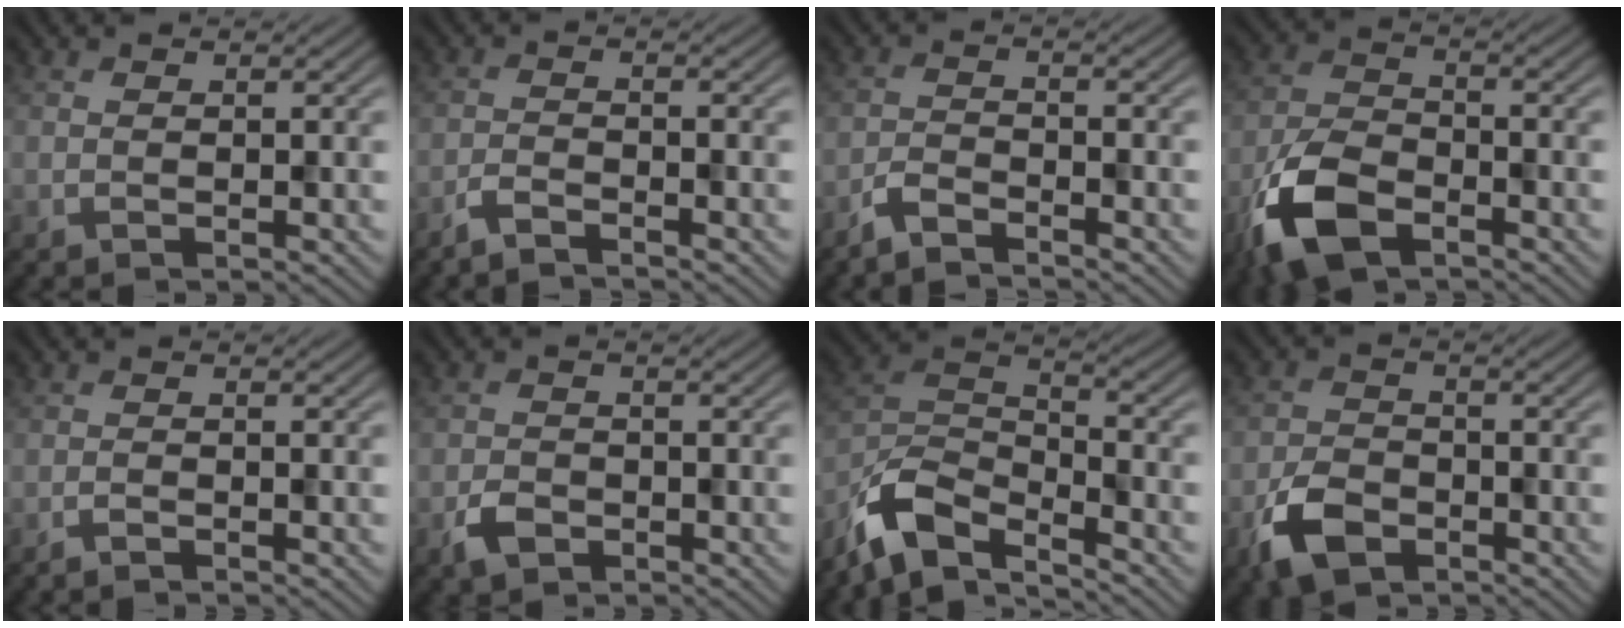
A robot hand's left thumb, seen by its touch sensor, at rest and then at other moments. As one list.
[{"total": 2.3, "force": [-2.0, 0.3, 1.1], "torque": [-0.023, -0.001, -0.048]}, {"total": 2.8, "force": [-2.5, 0.5, 1.2], "torque": [-0.027, -0.002, -0.060]}, {"total": 9.7, "force": [-5.6, 4.8, 6.3], "torque": [-0.144, -0.014, -0.122]}, {"total": 0.9, "force": [-0.8, 0.1, 0.4], "torque": [-0.007, 0.001, -0.016]}, {"total": 2.7, "force": [-1.6, 1.7, 1.3], "torque": [-0.029, -0.003, -0.036]}, {"total": 8.7, "force": [-6.8, 2.8, 4.6], "torque": [-0.093, -0.004, -0.155]}, {"total": 5.8, "force": [-3.4, 3.4, 3.3], "torque": [-0.071, -0.007, -0.076]}]